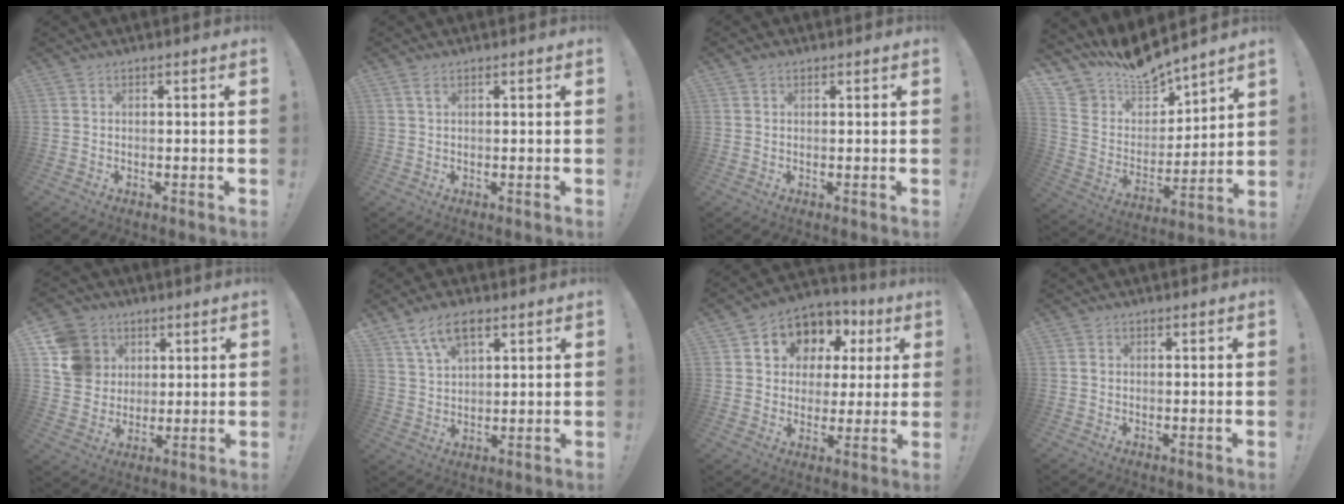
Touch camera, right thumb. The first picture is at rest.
{"total": 1.7, "force": [0.8, 0.5, 1.4], "torque": [-0.024, -0.001, 0.014]}
{"total": 0.6, "force": [0.4, 0.3, 0.2], "torque": [-0.004, -0.001, 0.008]}
{"total": 12.6, "force": [12.3, 2.9, 0.6], "torque": [-0.045, -0.116, 0.223]}
{"total": 13.5, "force": [4.4, 11.9, 4.8], "torque": [-0.071, -0.011, 0.093]}
{"total": 8.7, "force": [5.1, 4.5, 5.5], "torque": [-0.096, -0.011, 0.096]}
{"total": 8.7, "force": [3.4, 7.7, 2.3], "torque": [-0.038, -0.029, 0.070]}
{"total": 0.5, "force": [0.0, 0.5, 0.0], "torque": [-0.004, 0.004, 0.000]}